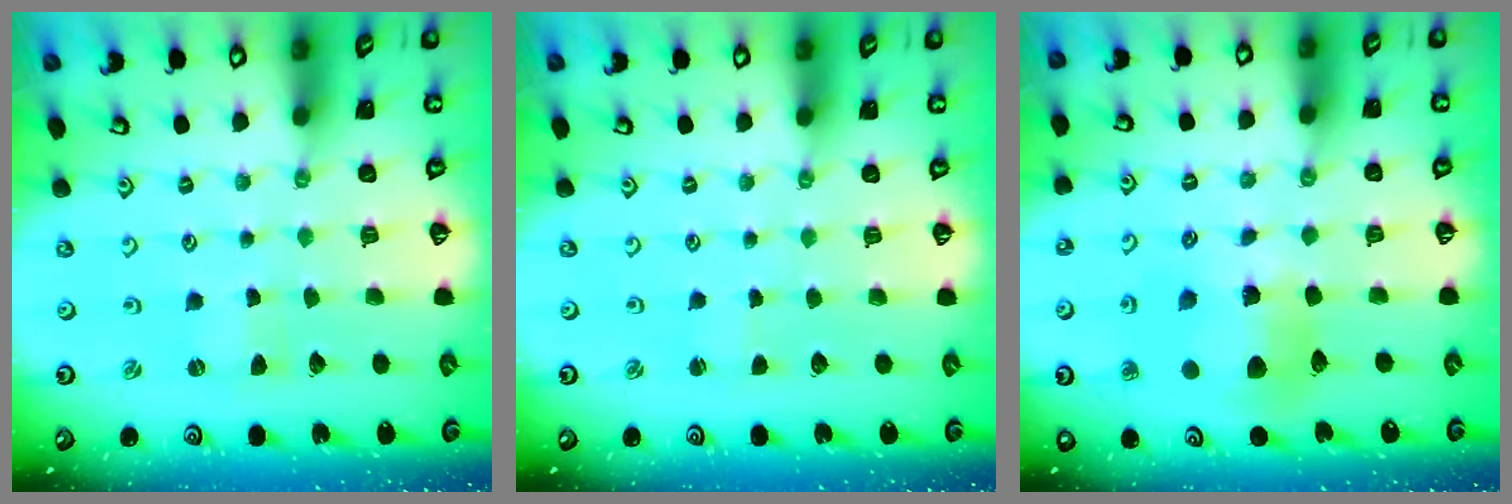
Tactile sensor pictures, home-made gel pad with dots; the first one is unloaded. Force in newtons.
{"total": 0.8, "press": 0.8, "slide": 0.2}
{"total": 10.9, "press": 10.8, "slide": 1.5}